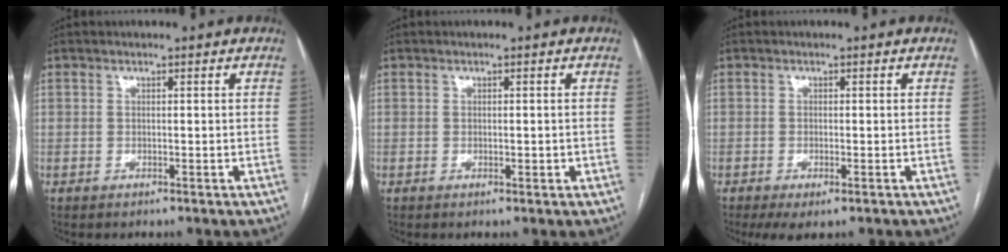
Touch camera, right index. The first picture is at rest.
{"total": 0.9, "force": [-0.2, 0.3, 0.8], "torque": [-0.016, 0.000, 0.002]}
{"total": 3.7, "force": [-2.2, 1.0, 2.7], "torque": [-0.045, -0.008, -0.030]}